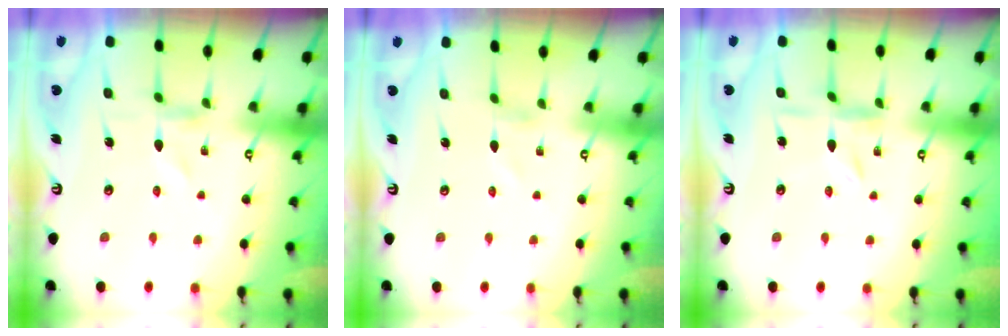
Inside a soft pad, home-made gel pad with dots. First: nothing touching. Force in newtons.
{"total": 1.4, "press": 1.4, "slide": 0.1}
{"total": 1.3, "press": 1.2, "slide": 0.2}